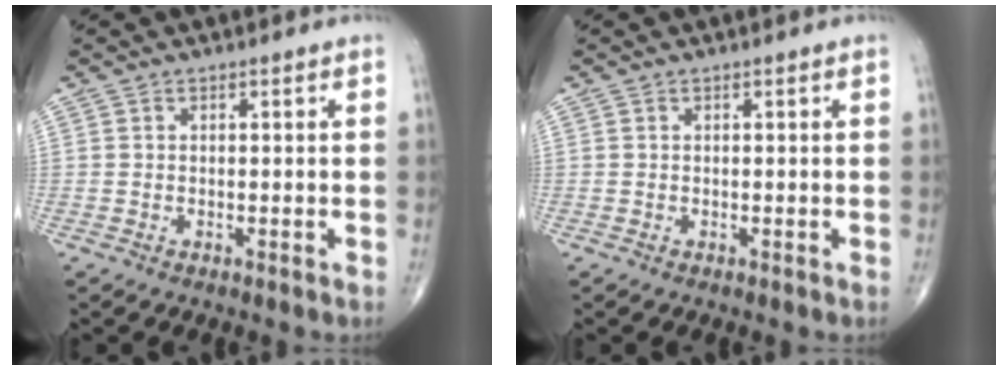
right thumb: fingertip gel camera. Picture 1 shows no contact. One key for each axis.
{"total": 0.0}